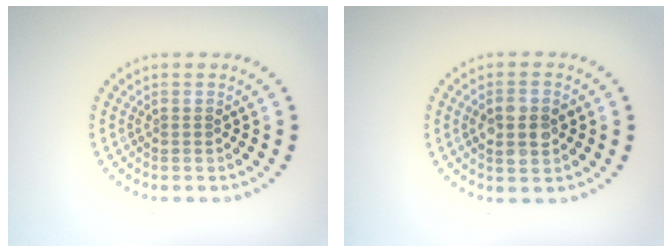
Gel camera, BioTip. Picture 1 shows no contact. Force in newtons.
{"total": 3.2, "press": 3.2, "slide": 0.1}